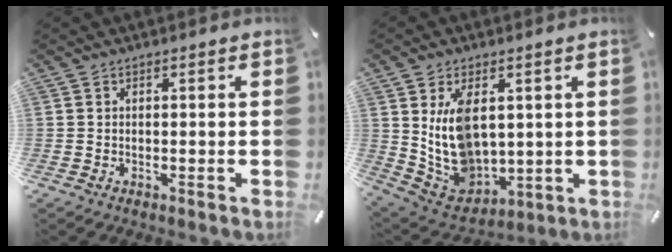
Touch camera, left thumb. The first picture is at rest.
{"total": 12.3, "force": [3.6, 8.8, 7.9], "torque": [-0.180, -0.023, 0.071]}